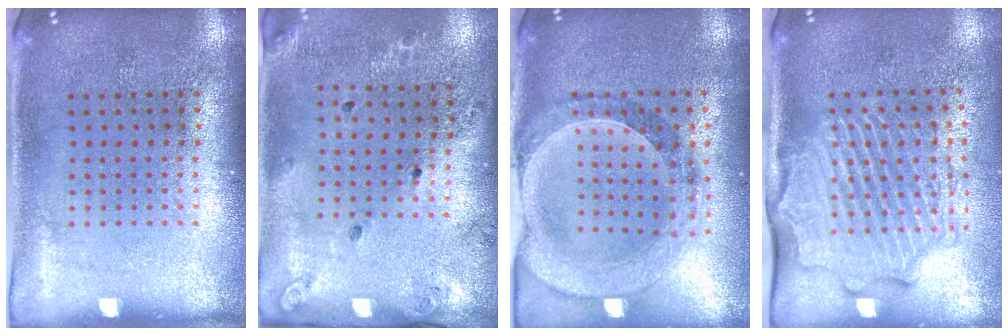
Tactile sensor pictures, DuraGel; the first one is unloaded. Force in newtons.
{"total": 1.4, "press": 1.3, "slide": 0.7}
{"total": 1.5, "press": 1.5, "slide": 0.3}
{"total": 2.6, "press": 2.3, "slide": 1.3}